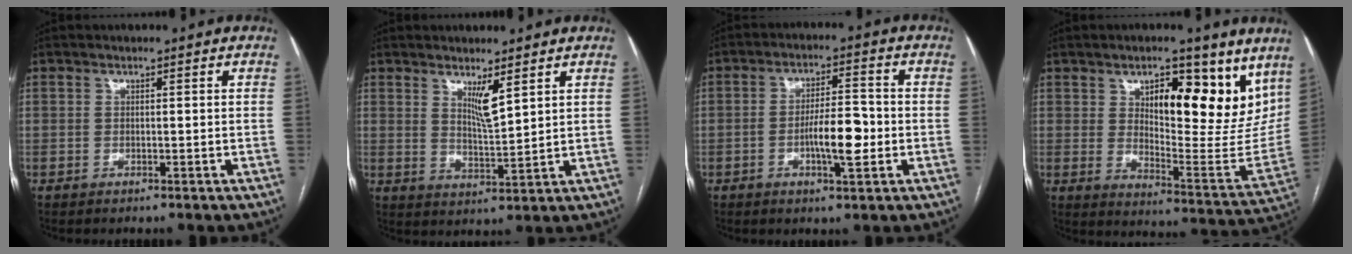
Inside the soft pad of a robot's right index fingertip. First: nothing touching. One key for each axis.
{"total": 4.3, "fx": 2.6, "fy": 0.4, "fz": 3.5, "tx": -0.065, "ty": -0.016, "tz": 0.051}
{"total": 7.3, "fx": -1.7, "fy": 1.7, "fz": 6.9, "tx": -0.118, "ty": 0.006, "tz": -0.028}
{"total": 17.8, "fx": 10.8, "fy": 6.6, "fz": 12.5, "tx": -0.152, "ty": -0.016, "tz": 0.156}